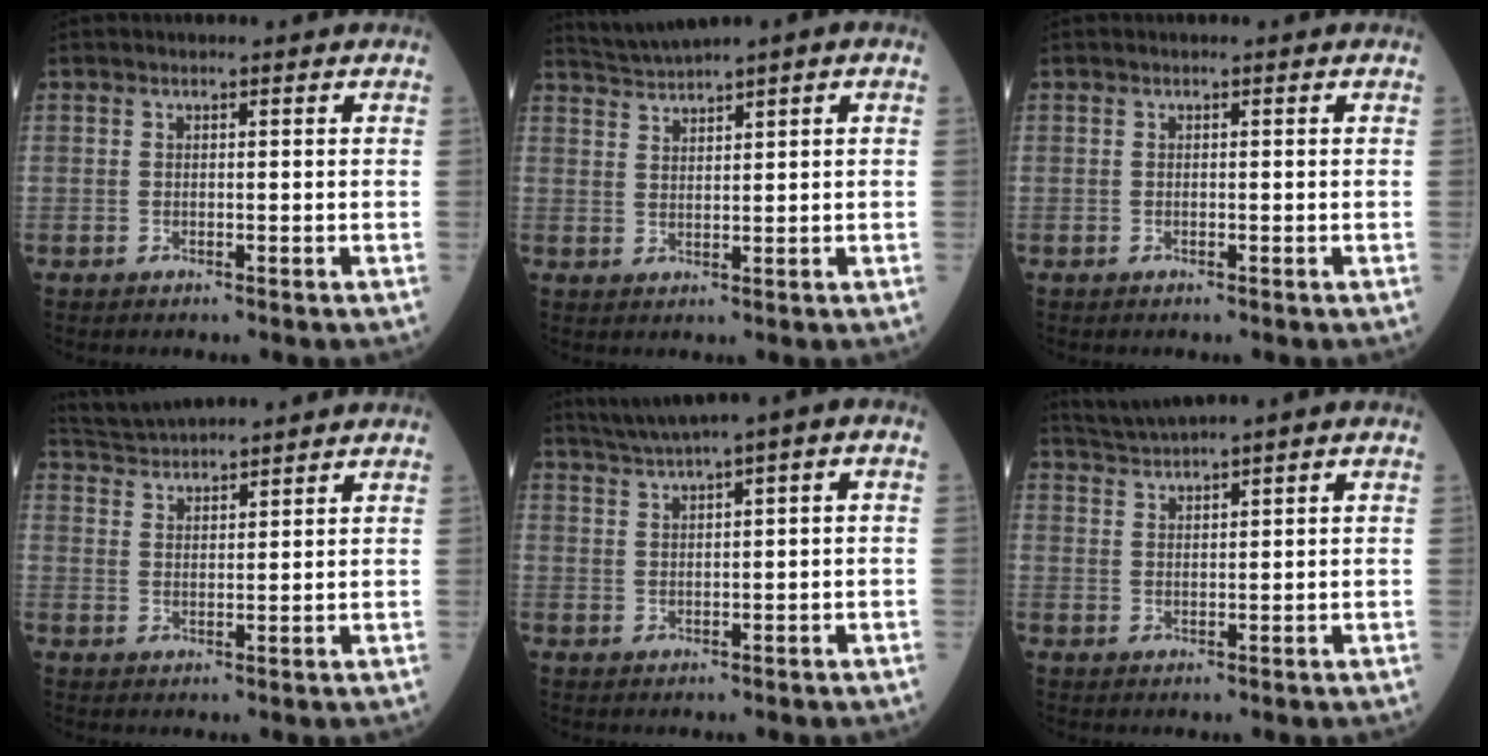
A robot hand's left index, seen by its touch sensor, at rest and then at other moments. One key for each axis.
{"total": 3.5, "fx": 3.0, "fy": -0.6, "fz": 1.7, "tx": -0.042, "ty": 0.014, "tz": 0.066}
{"total": 0.0}
{"total": 9.4, "fx": 9.0, "fy": 0.1, "fz": 2.6, "tx": -0.059, "ty": 0.035, "tz": 0.151}
{"total": 5.6, "fx": 3.4, "fy": 0.0, "fz": 4.5, "tx": -0.084, "ty": 0.027, "tz": 0.062}
{"total": 3.5, "fx": 3.2, "fy": -1.0, "fz": 1.0, "tx": -0.032, "ty": 0.012, "tz": 0.069}